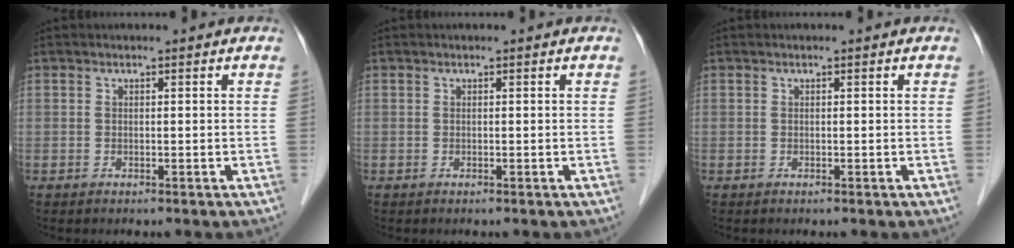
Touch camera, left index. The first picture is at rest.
{"total": 0.0}
{"total": 0.0}